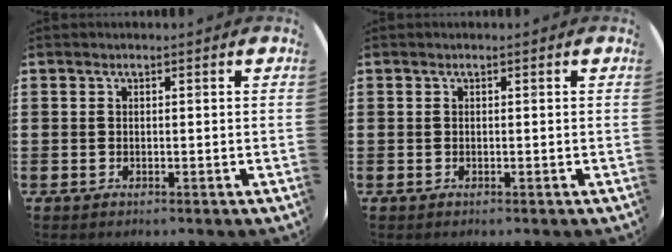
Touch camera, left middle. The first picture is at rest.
{"total": 0.0}